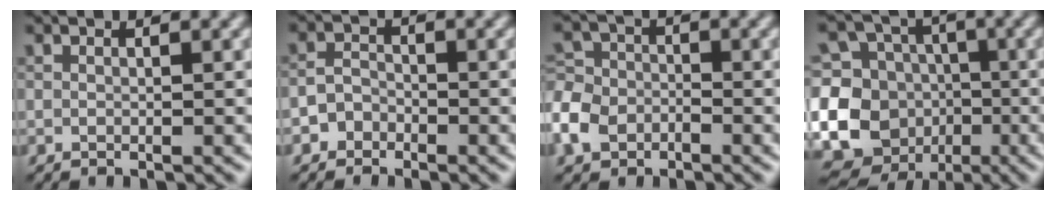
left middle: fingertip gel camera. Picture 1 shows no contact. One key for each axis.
{"total": 1.8, "fx": -1.2, "fy": 1.2, "fz": 0.4, "tx": -0.001, "ty": 0.009, "tz": -0.027}
{"total": 4.6, "fx": -2.5, "fy": 3.4, "fz": 2.0, "tx": -0.049, "ty": 0.006, "tz": -0.064}
{"total": 19.4, "fx": -4.5, "fy": 18.3, "fz": 4.7, "tx": -0.128, "ty": -0.014, "tz": -0.095}